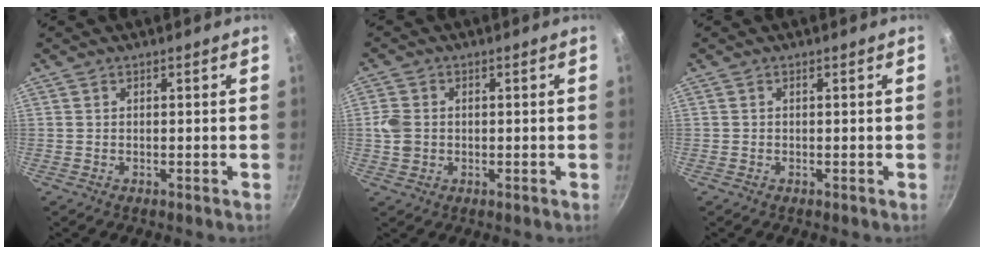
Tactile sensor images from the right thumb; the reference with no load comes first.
{"total": 4.3, "force": [0.1, 3.6, 2.4], "torque": [-0.042, 0.003, -0.001]}
{"total": 0.0}